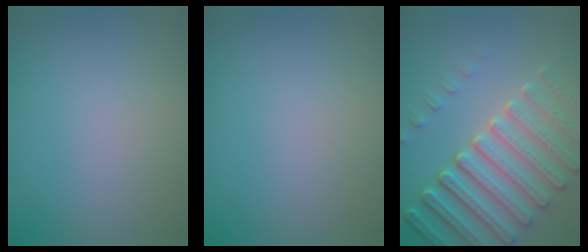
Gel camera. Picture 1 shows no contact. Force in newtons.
{"total": 0.0}
{"total": 7.7, "press": 5.8, "slide": 5.0}